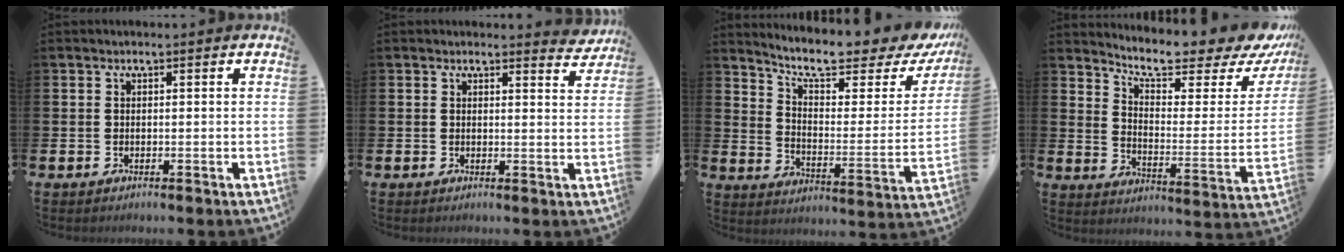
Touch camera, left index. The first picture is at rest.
{"total": 2.3, "force": [2.3, 0.2, 0.0], "torque": [0.016, -0.019, 0.037]}
{"total": 9.4, "force": [8.1, 1.8, 4.4], "torque": [-0.099, -0.060, 0.132]}
{"total": 8.4, "force": [7.6, 1.5, 3.4], "torque": [-0.079, -0.060, 0.125]}